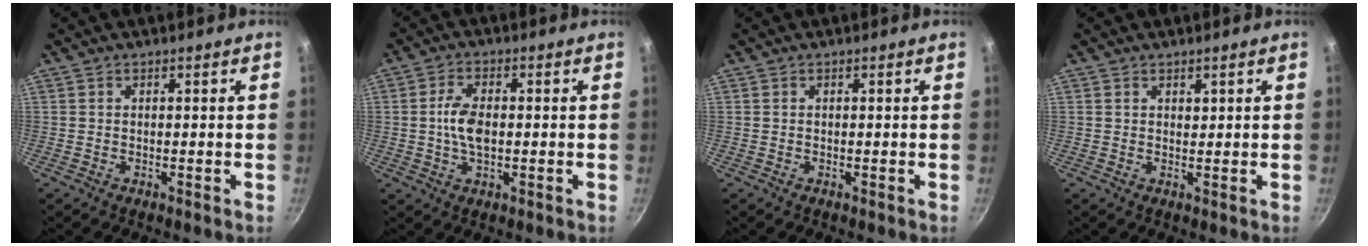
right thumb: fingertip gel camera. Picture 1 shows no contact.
{"total": 6.1, "force": [-0.1, 3.3, 5.1], "torque": [-0.100, 0.007, -0.003]}
{"total": 0.0}
{"total": 0.9, "force": [0.6, 0.5, 0.3], "torque": [0.004, -0.005, 0.010]}